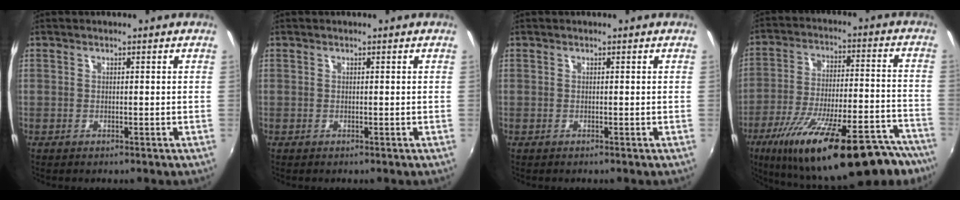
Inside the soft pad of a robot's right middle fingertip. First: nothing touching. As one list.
[{"total": 0.0}, {"total": 0.0}, {"total": 31.4, "force": [-22.9, 8.7, 19.7], "torque": [-0.310, -0.036, -0.317]}]